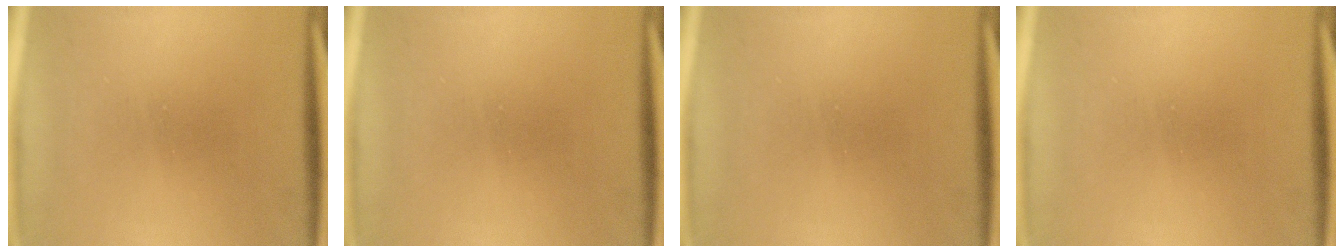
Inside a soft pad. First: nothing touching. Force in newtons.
{"total": 0.0}
{"total": 0.0}
{"total": 0.0}